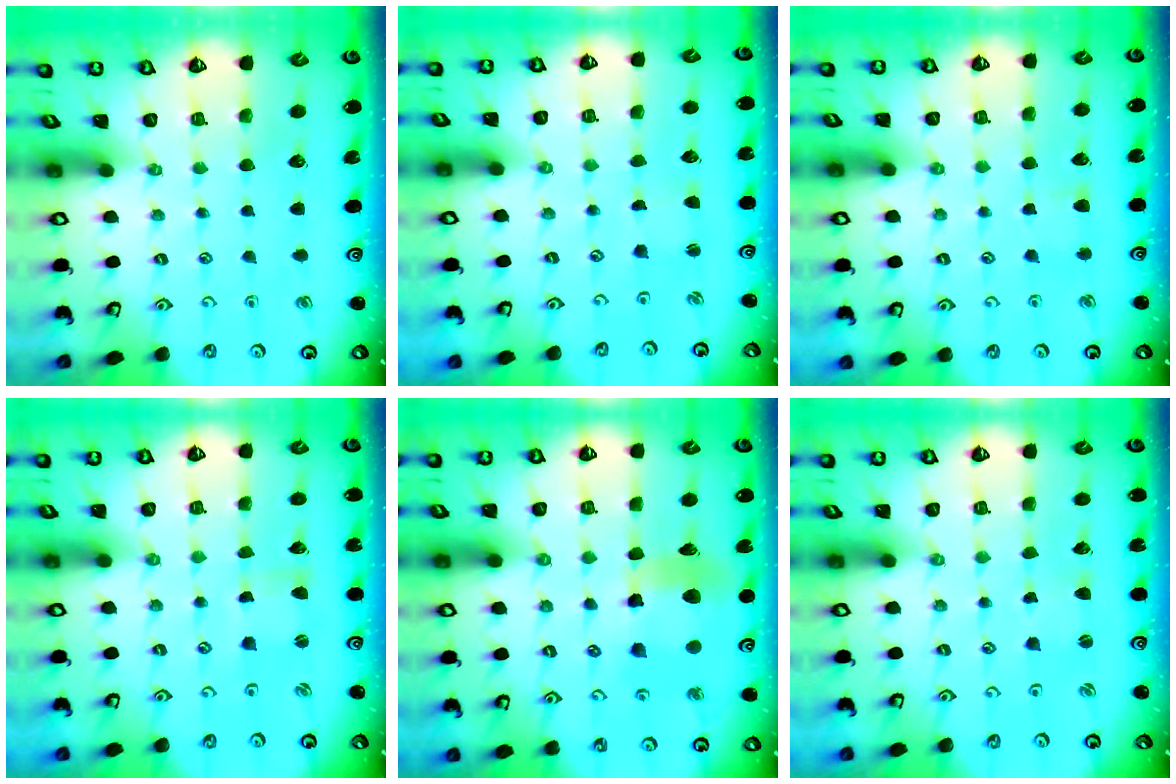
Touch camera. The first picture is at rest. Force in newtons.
{"total": 1.3, "press": 1.3, "slide": 0.2}
{"total": 3.3, "press": 3.2, "slide": 0.4}
{"total": 1.2, "press": 1.1, "slide": 0.3}
{"total": 11.2, "press": 11.1, "slide": 1.5}
{"total": 0.7, "press": 0.7, "slide": 0.1}